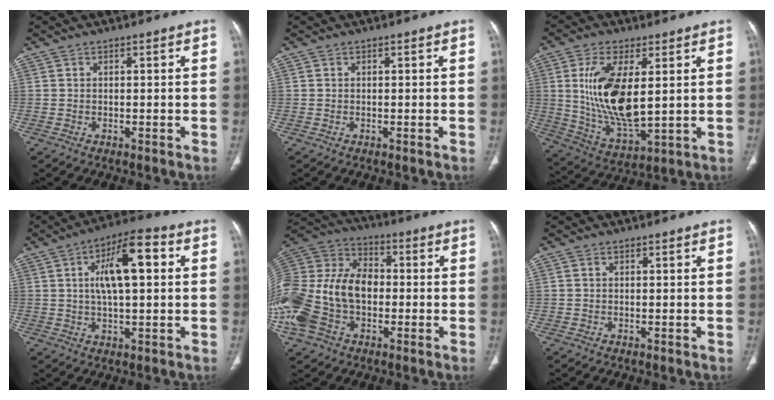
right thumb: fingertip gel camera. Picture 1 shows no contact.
{"total": 0.0}
{"total": 15.5, "force": [2.6, 6.6, 13.8], "torque": [-0.268, -0.027, 0.062]}
{"total": 12.4, "force": [2.6, 4.6, 11.2], "torque": [-0.182, 0.017, 0.037]}
{"total": 24.8, "force": [-3.4, 17.1, 17.6], "torque": [-0.412, 0.041, -0.058]}
{"total": 0.0}